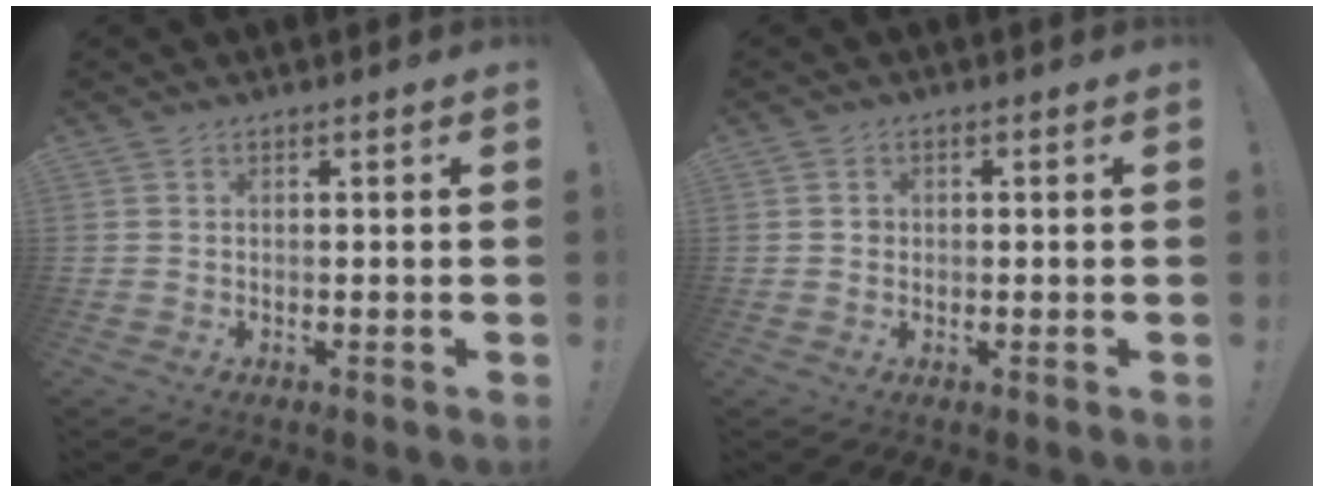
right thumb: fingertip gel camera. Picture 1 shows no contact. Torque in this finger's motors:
{"motor_torque": [-0.10, -0.17, 0.30, -0.16, -0.03]}